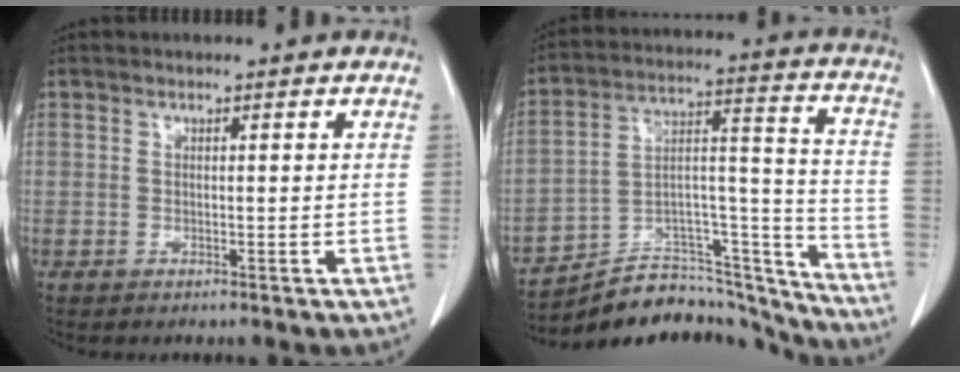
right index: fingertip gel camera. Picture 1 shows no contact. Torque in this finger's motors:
{"motor_torque": [-1.20, -0.94, -1.06, -0.21]}